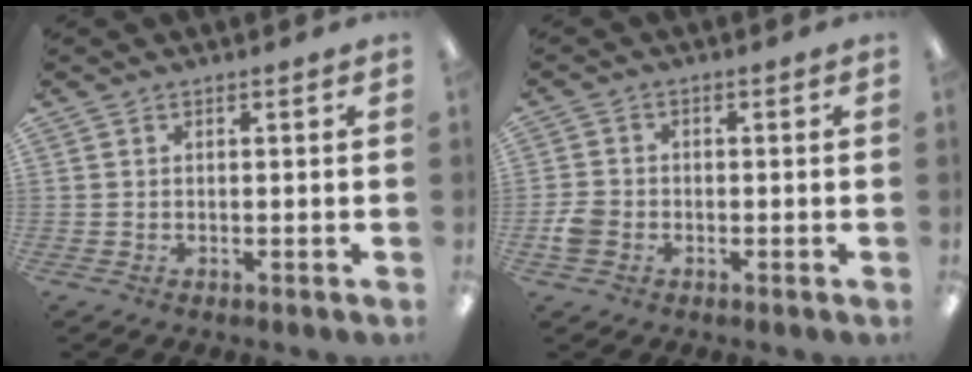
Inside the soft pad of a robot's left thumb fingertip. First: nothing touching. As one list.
[{"total": 4.4, "force": [-1.5, 3.6, 1.9], "torque": [-0.029, 0.013, -0.025]}]